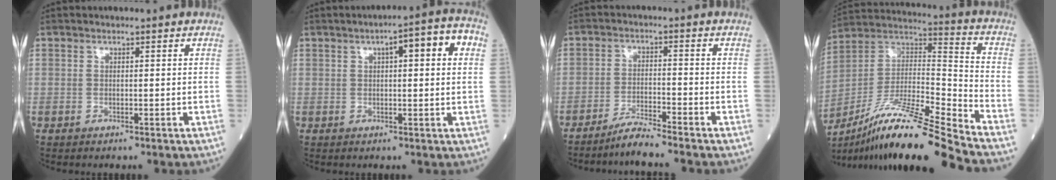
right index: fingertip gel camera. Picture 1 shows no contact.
{"total": 7.5, "force": [2.2, 1.2, 7.0], "torque": [-0.100, 0.029, 0.024]}
{"total": 4.3, "force": [-4.0, -1.1, 1.3], "torque": [-0.024, -0.020, -0.078]}
{"total": 19.9, "force": [-16.0, -0.7, 11.8], "torque": [-0.238, -0.004, -0.295]}